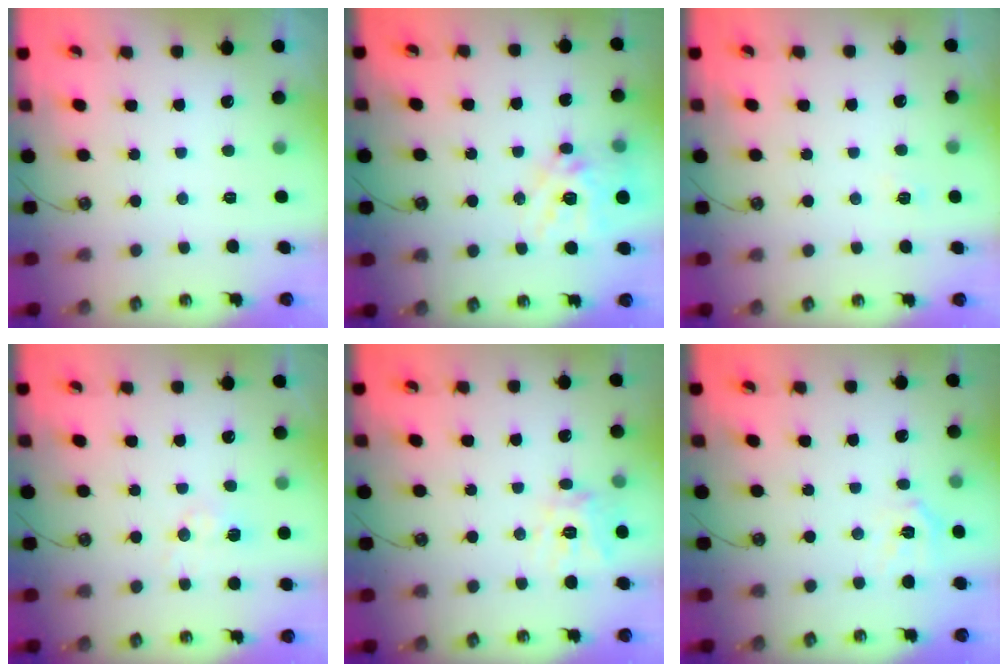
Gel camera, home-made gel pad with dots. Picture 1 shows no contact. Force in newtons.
{"total": 15.6, "press": 15.5, "slide": 1.4}
{"total": 2.3, "press": 2.3, "slide": 0.3}
{"total": 6.3, "press": 6.3, "slide": 0.6}
{"total": 11.8, "press": 11.8, "slide": 0.8}
{"total": 8.5, "press": 8.4, "slide": 1.0}